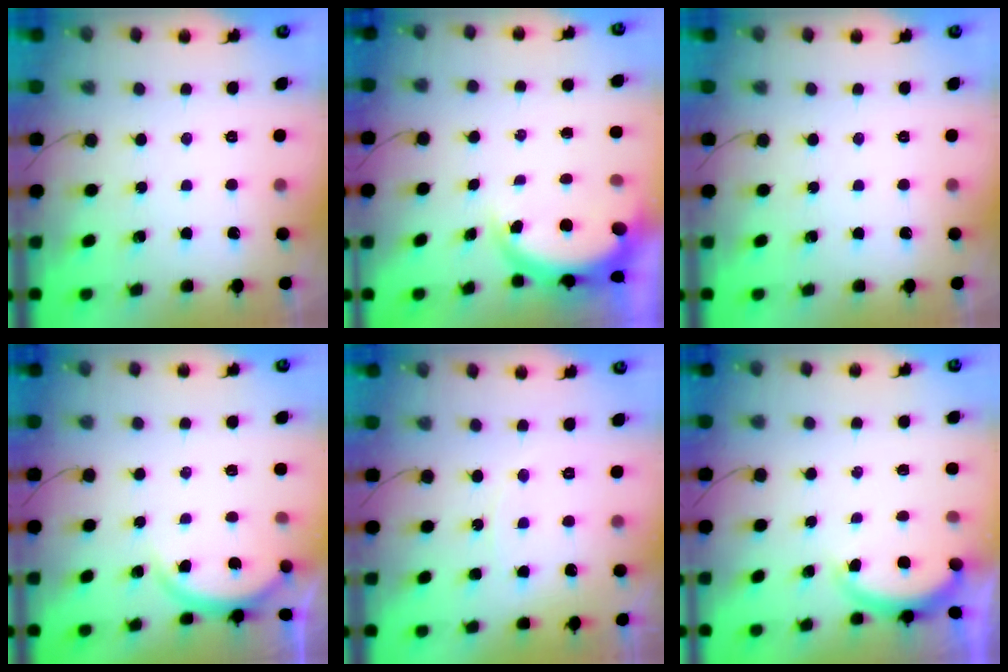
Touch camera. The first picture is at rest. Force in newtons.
{"total": 4.6, "press": 4.5, "slide": 1.3}
{"total": 0.0}
{"total": 4.7, "press": 4.7, "slide": 0.2}
{"total": 6.8, "press": 6.8, "slide": 0.5}
{"total": 2.2, "press": 2.2, "slide": 0.5}